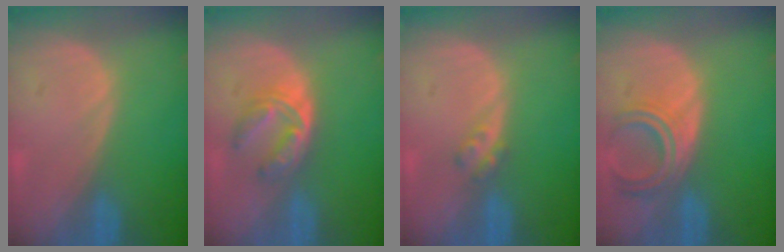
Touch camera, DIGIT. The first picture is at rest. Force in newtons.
{"total": 6.2, "press": 5.0, "slide": 3.6}
{"total": 2.3, "press": 2.0, "slide": 1.2}
{"total": 5.1, "press": 5.0, "slide": 0.5}